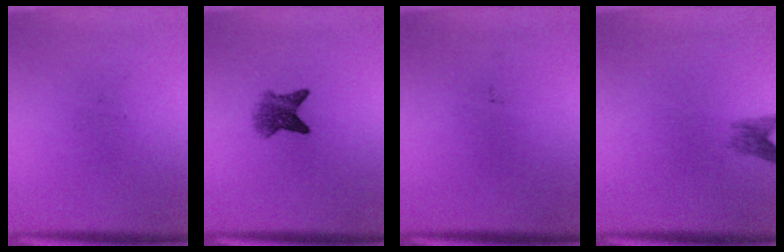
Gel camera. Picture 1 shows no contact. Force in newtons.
{"total": 4.2}
{"total": 0.0}
{"total": 1.9}